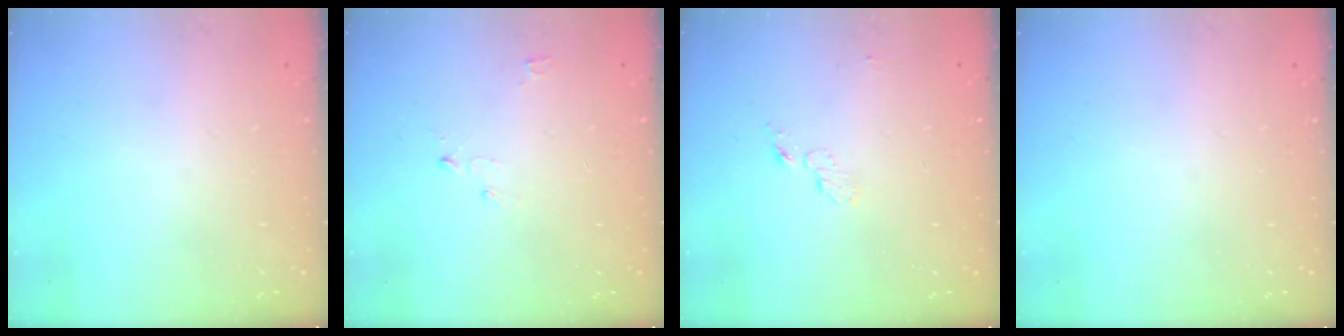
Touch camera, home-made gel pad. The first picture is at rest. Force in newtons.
{"total": 2.7, "press": 2.6, "slide": 0.3}
{"total": 3.7, "press": 3.7, "slide": 0.3}
{"total": 0.0}